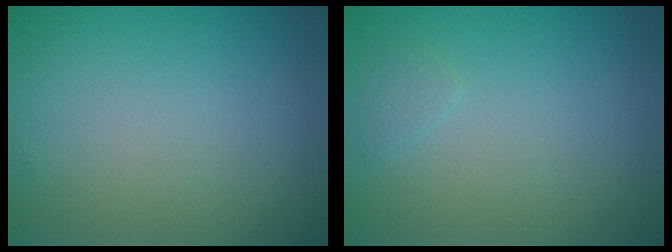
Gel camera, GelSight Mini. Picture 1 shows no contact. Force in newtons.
{"total": 0.6, "press": 0.5, "slide": 0.1}